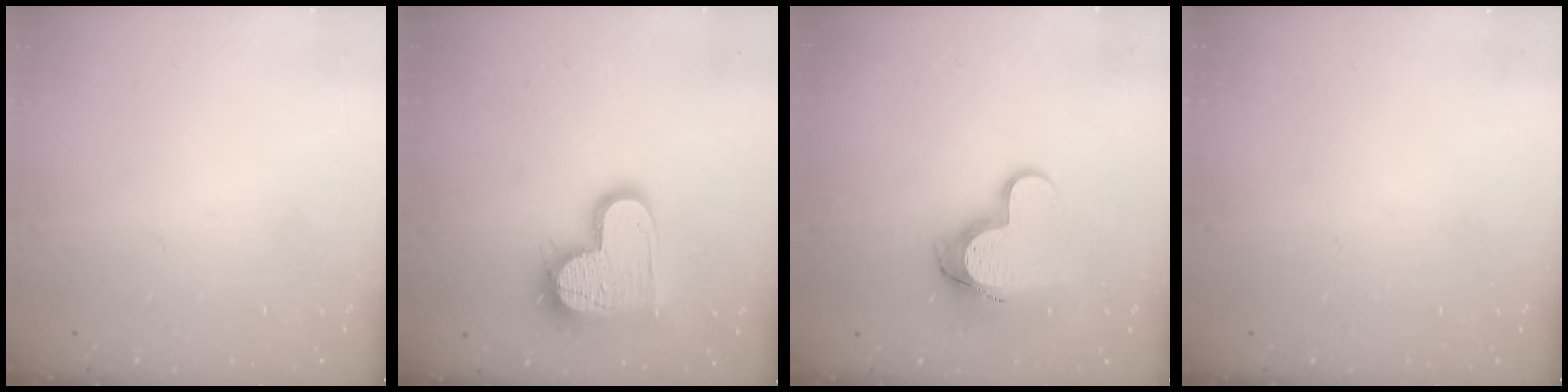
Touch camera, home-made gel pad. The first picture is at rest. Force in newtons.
{"total": 16.4, "press": 16.3, "slide": 1.2}
{"total": 12.7, "press": 12.7, "slide": 1.4}
{"total": 0.0}